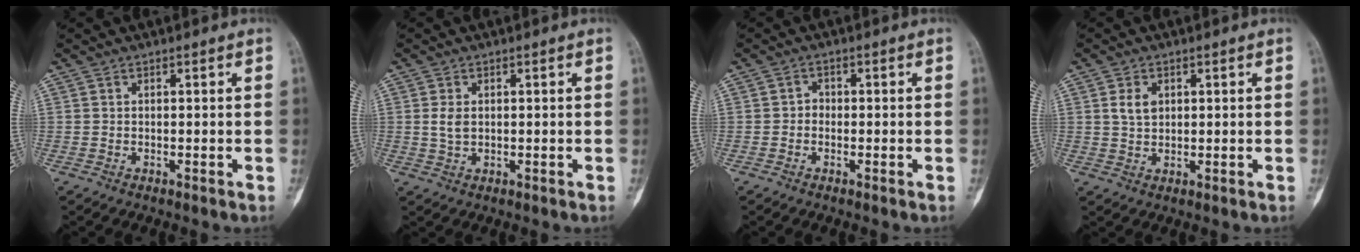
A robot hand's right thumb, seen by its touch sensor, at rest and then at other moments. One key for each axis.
{"total": 2.7, "fx": 0.3, "fy": 1.8, "fz": 2.0, "tx": -0.038, "ty": 0.000, "tz": 0.009}
{"total": 1.4, "fx": -0.4, "fy": 1.2, "fz": 0.6, "tx": 0.001, "ty": 0.007, "tz": -0.014}
{"total": 3.5, "fx": 1.0, "fy": 2.4, "fz": 2.2, "tx": -0.032, "ty": -0.003, "tz": 0.021}